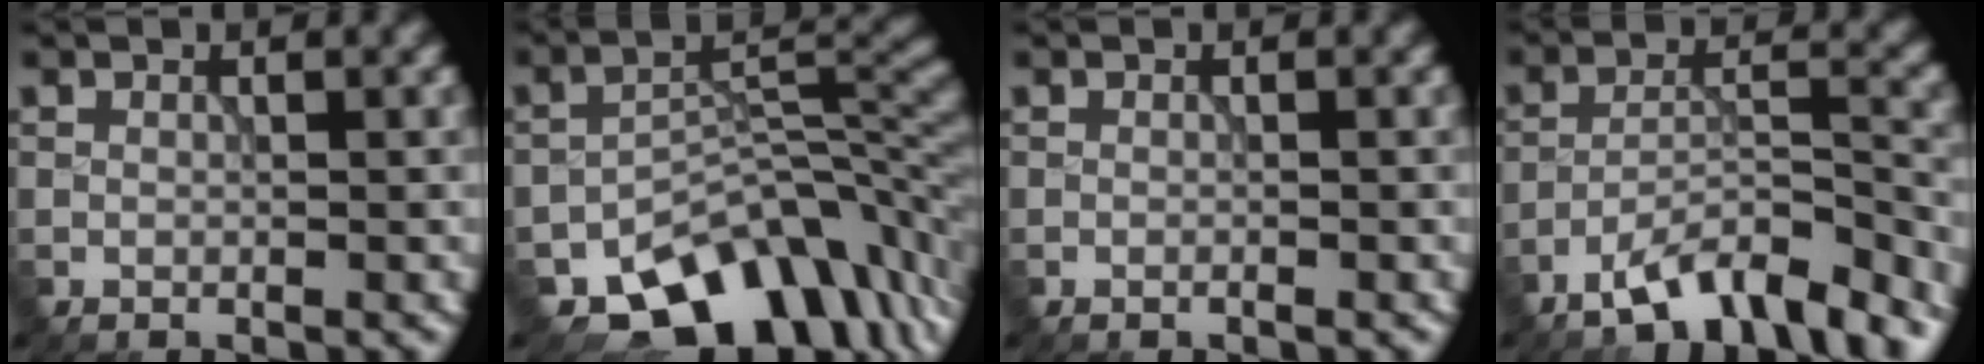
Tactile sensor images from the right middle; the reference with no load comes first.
{"total": 12.1, "force": [-7.8, 6.5, 6.6], "torque": [-0.086, -0.012, -0.132]}
{"total": 0.5, "force": [-0.3, 0.0, 0.4], "torque": [-0.006, -0.002, -0.007]}
{"total": 6.9, "force": [-5.5, 1.3, 3.9], "torque": [-0.062, 0.002, -0.097]}